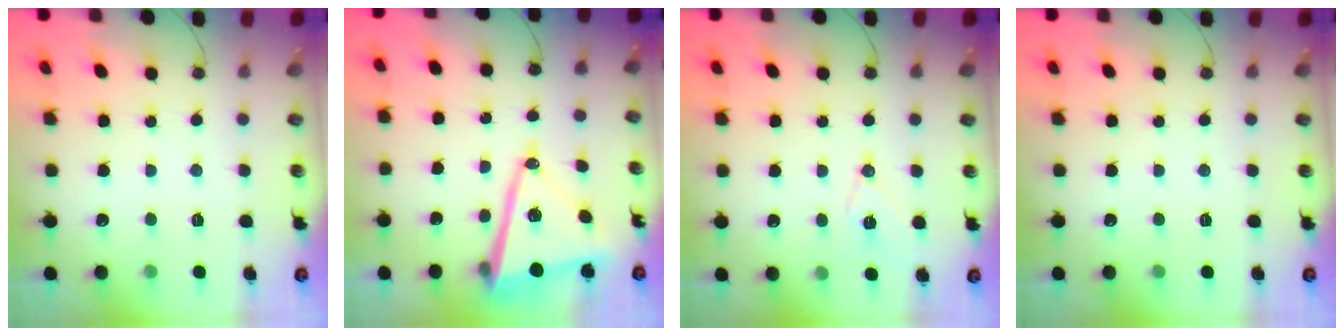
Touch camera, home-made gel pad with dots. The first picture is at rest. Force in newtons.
{"total": 15.1, "press": 15.0, "slide": 1.8}
{"total": 9.2, "press": 8.4, "slide": 3.7}
{"total": 0.0}